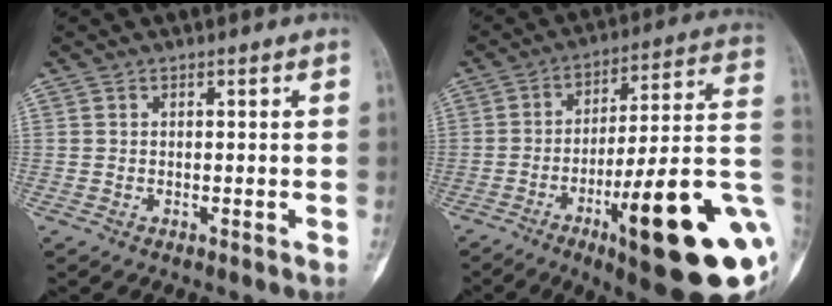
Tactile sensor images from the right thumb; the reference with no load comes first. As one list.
[{"total": 26.5, "force": [-8.1, 5.6, 24.6], "torque": [-0.290, 0.025, -0.111]}]